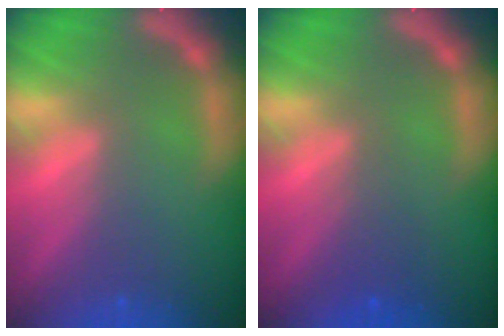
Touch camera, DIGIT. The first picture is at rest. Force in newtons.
{"total": 2.0}